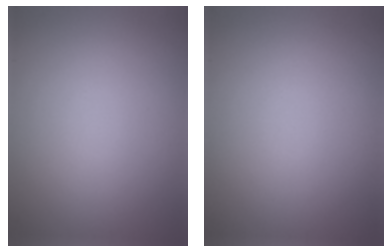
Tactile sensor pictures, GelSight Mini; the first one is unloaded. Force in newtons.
{"total": 0.0}